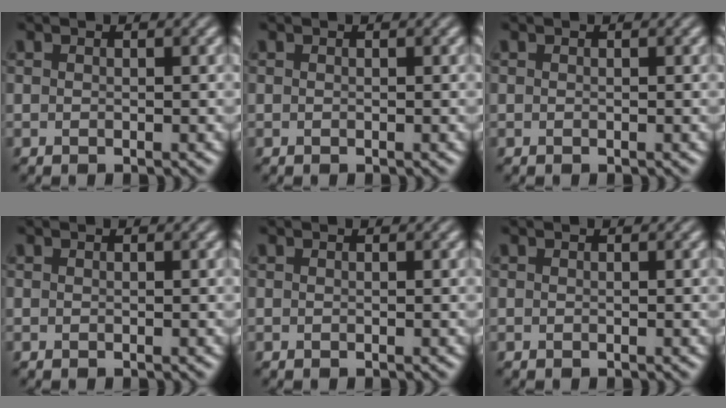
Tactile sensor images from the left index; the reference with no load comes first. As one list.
[{"total": 0.0}, {"total": 0.0}, {"total": 0.0}, {"total": 0.0}, {"total": 0.0}]